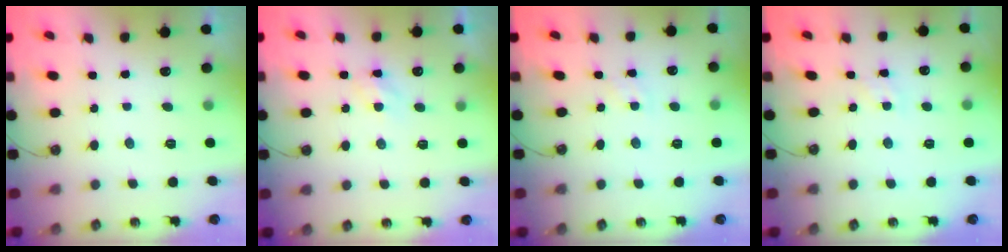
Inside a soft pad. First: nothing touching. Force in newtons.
{"total": 3.8, "press": 3.7, "slide": 0.5}
{"total": 3.0, "press": 2.9, "slide": 0.4}
{"total": 2.9, "press": 2.9, "slide": 0.4}